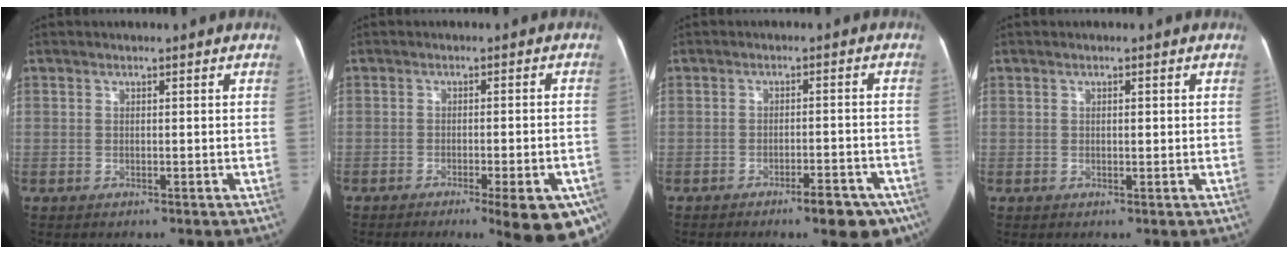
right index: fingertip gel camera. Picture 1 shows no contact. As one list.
[{"total": 11.9, "force": [-7.6, 1.9, 8.9], "torque": [-0.051, 0.004, -0.095]}, {"total": 7.1, "force": [-5.0, 1.8, 4.7], "torque": [-0.044, 0.006, -0.065]}, {"total": 0.9, "force": [0.1, 0.3, 0.8], "torque": [-0.013, 0.001, 0.002]}]